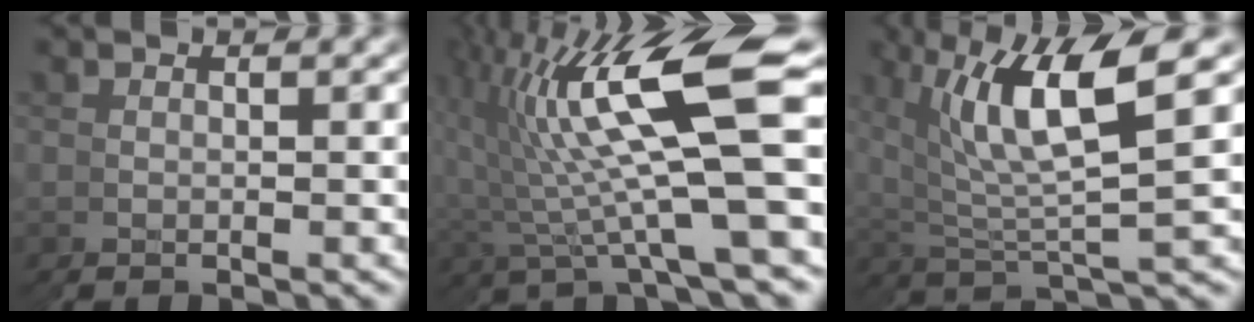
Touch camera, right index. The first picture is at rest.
{"total": 12.2, "force": [2.6, 5.3, 10.7], "torque": [-0.176, 0.029, 0.036]}
{"total": 6.7, "force": [2.5, 3.2, 5.3], "torque": [-0.112, 0.005, 0.047]}